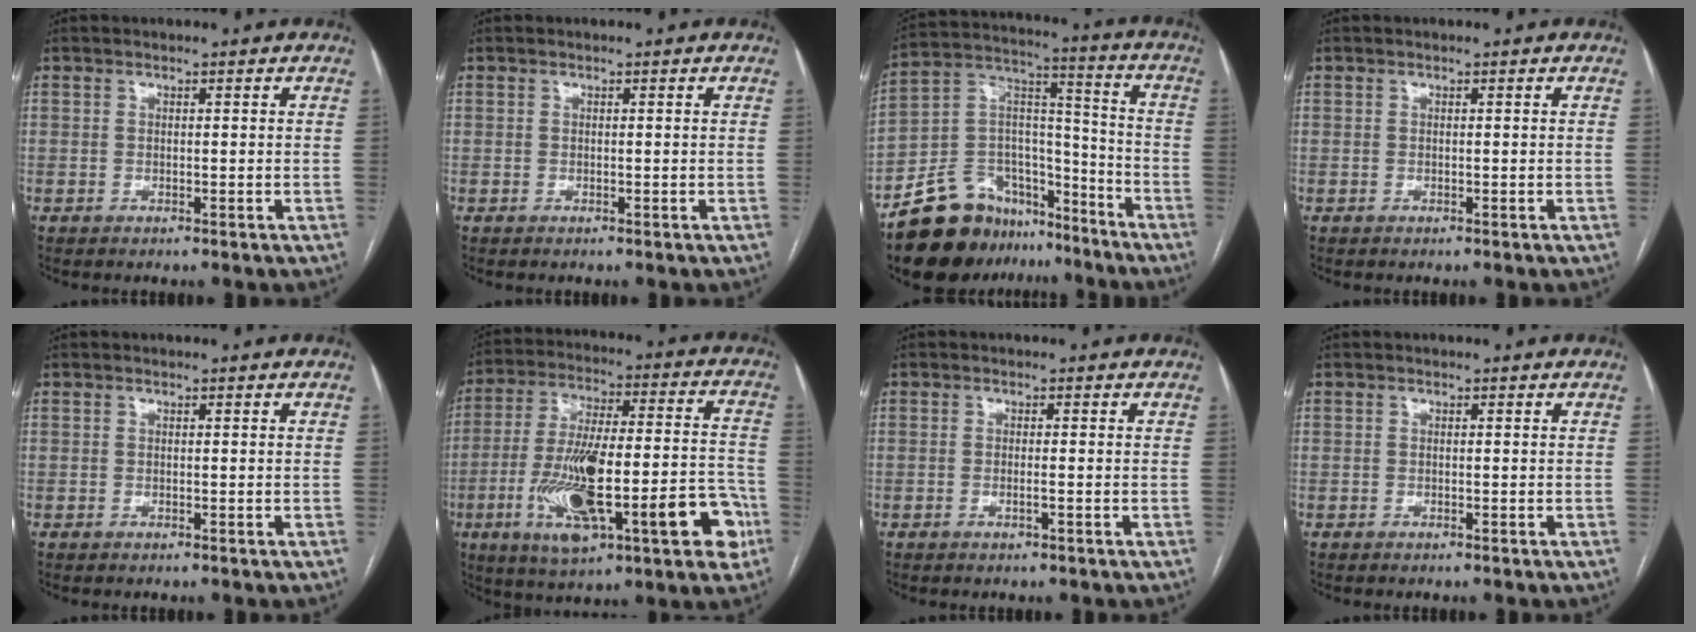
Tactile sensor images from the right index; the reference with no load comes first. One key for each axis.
{"total": 0.0}
{"total": 17.8, "fx": -13.9, "fy": 9.1, "fz": 6.4, "tx": -0.099, "ty": 0.070, "tz": -0.236}
{"total": 0.0}
{"total": 0.0}
{"total": 21.3, "fx": -7.3, "fy": 3.7, "fz": 19.7, "tx": -0.302, "ty": 0.001, "tz": -0.115}
{"total": 0.9, "fx": -0.4, "fy": 0.0, "fz": 0.8, "tx": -0.018, "ty": 0.000, "tz": -0.005}
{"total": 0.0}